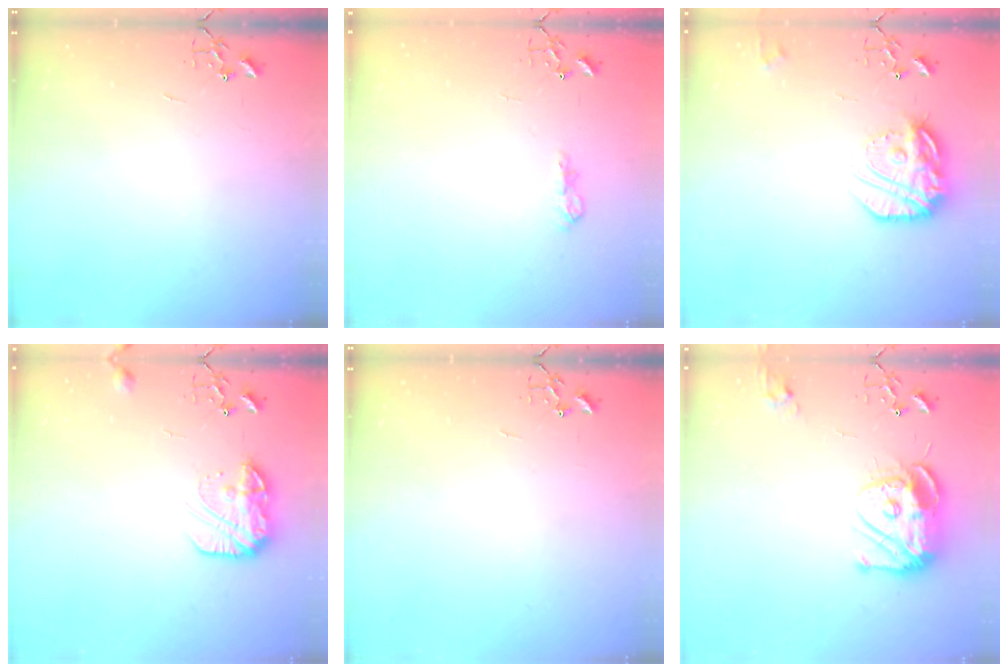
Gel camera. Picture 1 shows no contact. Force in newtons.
{"total": 7.9, "press": 7.9, "slide": 0.9}
{"total": 17.4, "press": 17.3, "slide": 1.2}
{"total": 12.8, "press": 12.8, "slide": 0.7}
{"total": 0.0}
{"total": 13.5, "press": 13.4, "slide": 1.2}